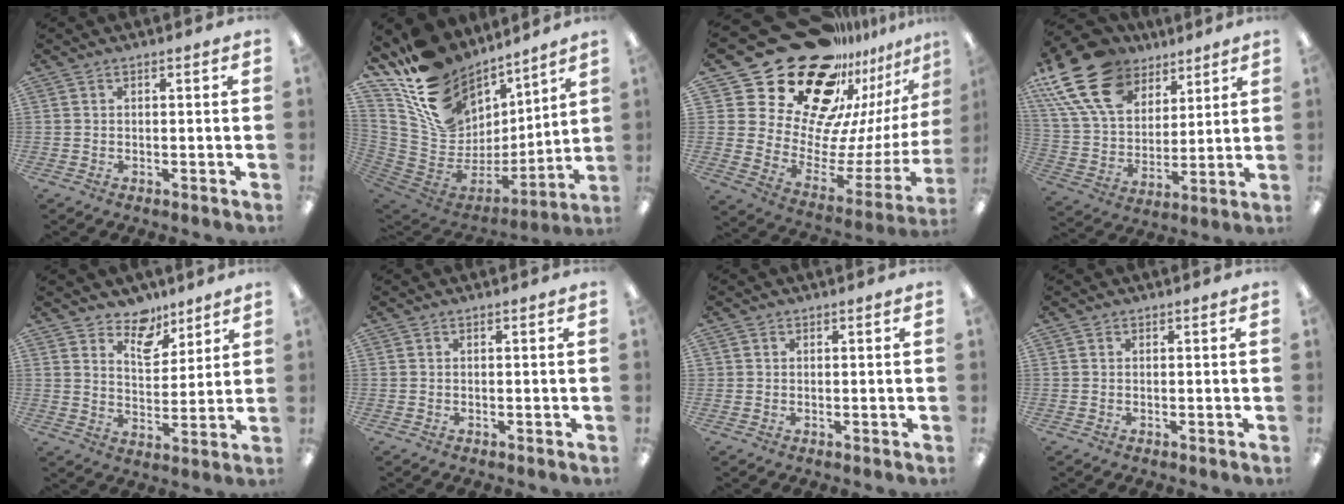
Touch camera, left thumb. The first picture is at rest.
{"total": 19.3, "force": [11.7, 13.6, 7.1], "torque": [-0.134, -0.083, 0.238]}
{"total": 30.6, "force": [21.0, 16.9, 14.6], "torque": [-0.237, -0.180, 0.415]}
{"total": 21.9, "force": [12.2, 13.8, 11.8], "torque": [-0.246, -0.053, 0.224]}
{"total": 8.9, "force": [6.9, 4.9, 2.8], "torque": [-0.035, -0.044, 0.125]}
{"total": 0.0}
{"total": 0.7, "force": [0.3, 0.7, -0.1], "torque": [0.002, 0.002, 0.006]}
{"total": 0.0}